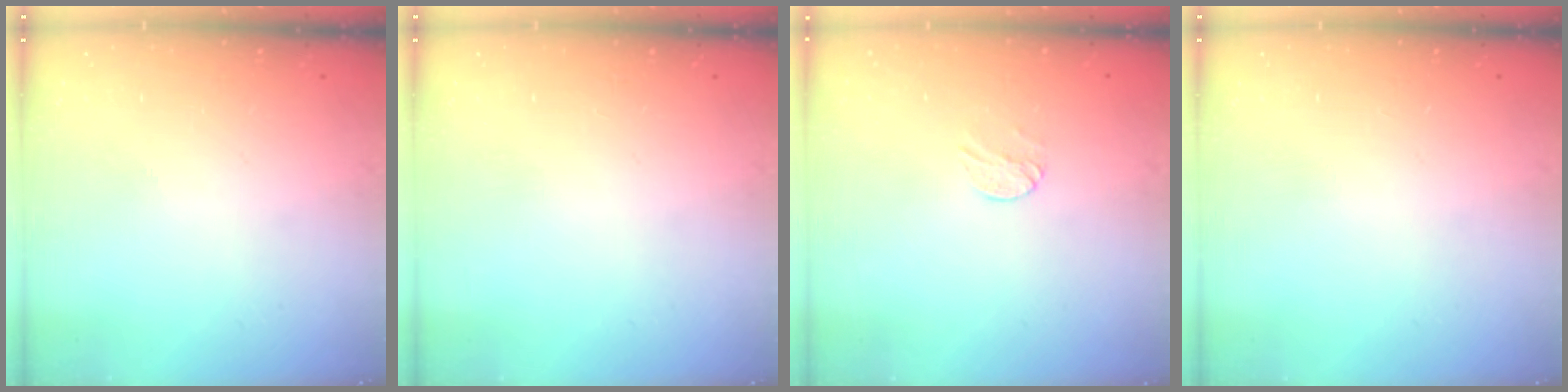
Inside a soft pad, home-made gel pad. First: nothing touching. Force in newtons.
{"total": 0.0}
{"total": 4.8, "press": 4.7, "slide": 0.4}
{"total": 0.0}